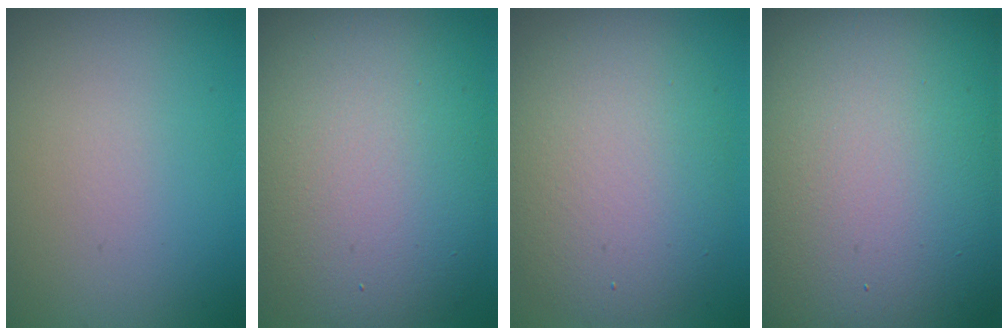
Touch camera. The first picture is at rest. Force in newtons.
{"total": 12.6, "press": 12.6, "slide": 0.6}
{"total": 7.7, "press": 7.7, "slide": 0.8}
{"total": 22.3, "press": 22.2, "slide": 1.1}